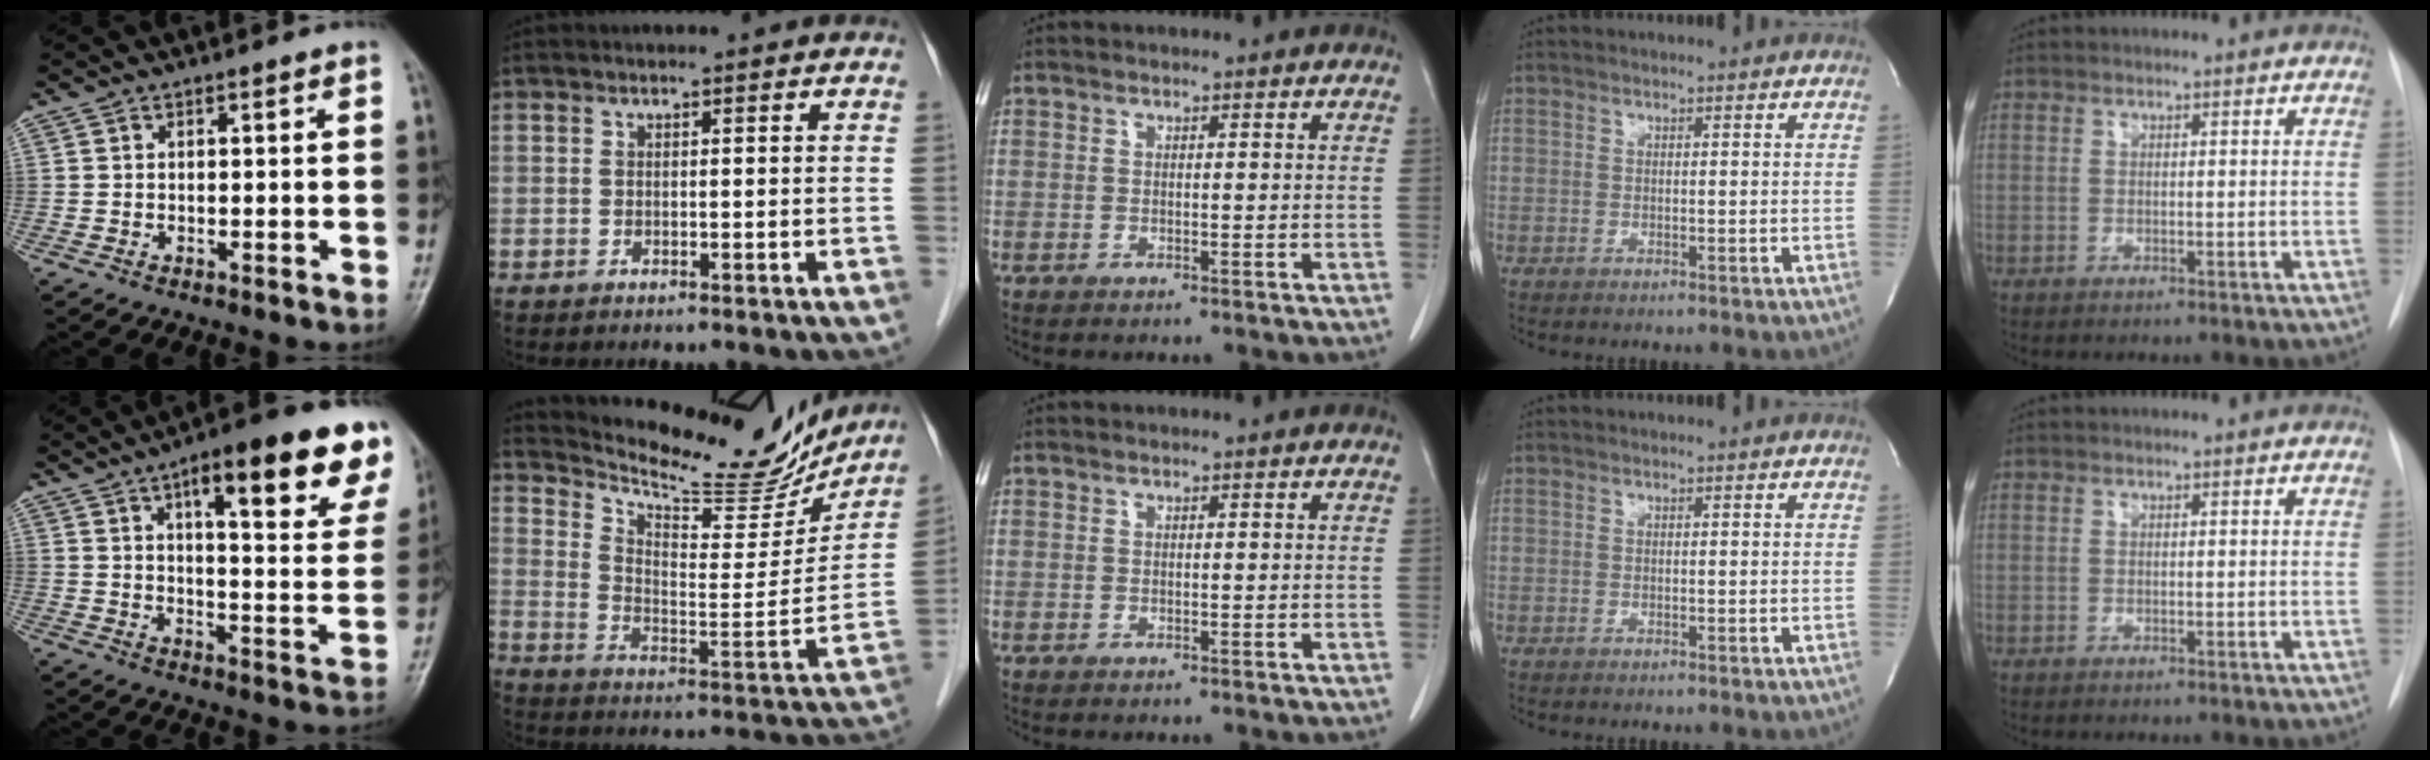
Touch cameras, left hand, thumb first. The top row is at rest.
{"thumb": {"total": 21.7, "force": [12.0, 5.9, 17.1], "torque": [-0.197, -0.034, 0.156]}, "index": {"total": 22.0, "force": [20.3, 4.7, 7.1], "torque": [-0.116, -0.043, 0.285]}}